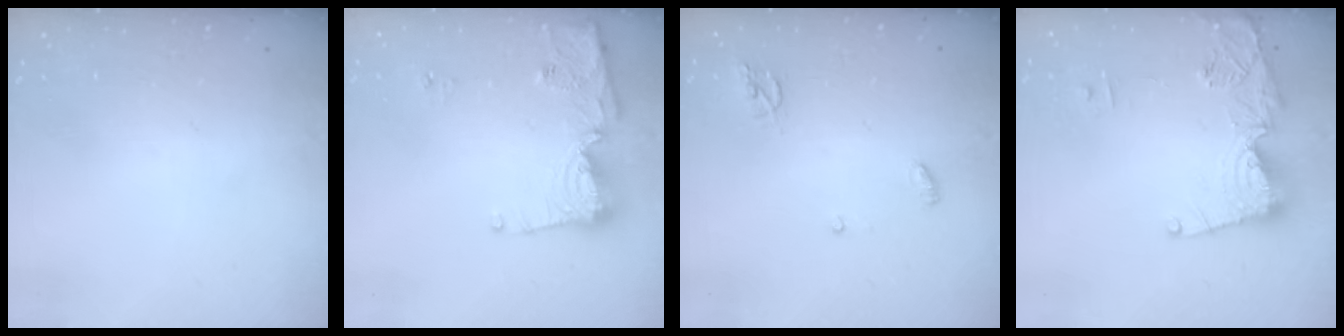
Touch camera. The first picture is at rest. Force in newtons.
{"total": 11.7, "press": 11.6, "slide": 1.1}
{"total": 5.3, "press": 5.3, "slide": 0.3}
{"total": 13.6, "press": 13.5, "slide": 1.8}